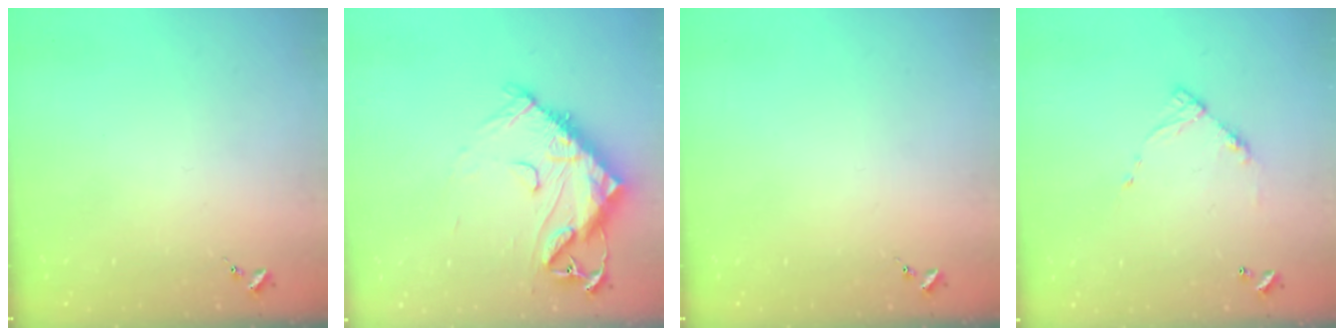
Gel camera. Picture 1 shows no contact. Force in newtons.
{"total": 14.6, "press": 14.5, "slide": 1.1}
{"total": 0.0}
{"total": 8.8, "press": 8.8, "slide": 0.5}